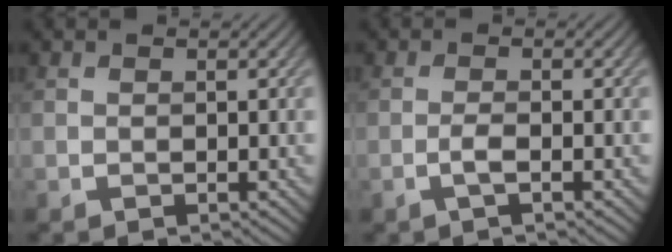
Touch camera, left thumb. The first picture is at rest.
{"total": 1.7, "force": [-0.7, 0.2, 1.6], "torque": [-0.033, 0.006, -0.019]}